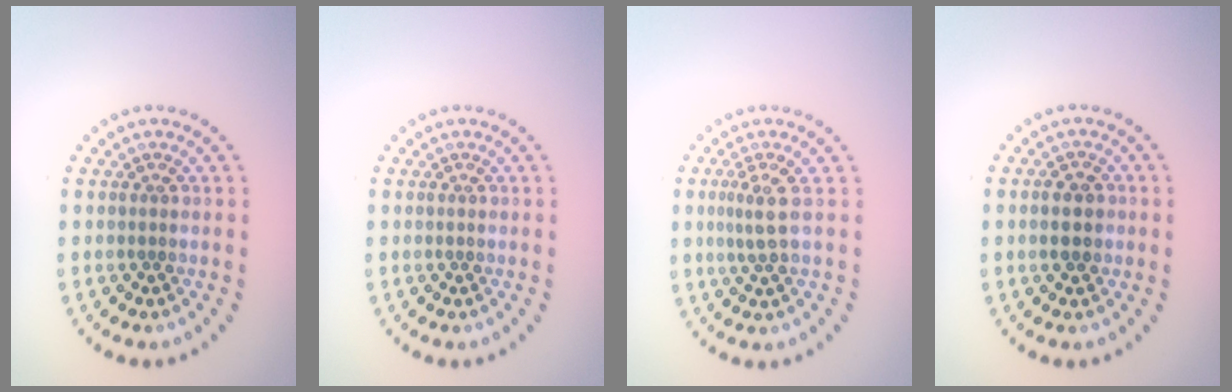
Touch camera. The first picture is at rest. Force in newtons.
{"total": 0.0}
{"total": 2.0, "press": 1.4, "slide": 1.4}
{"total": 2.4, "press": 2.4, "slide": 0.1}